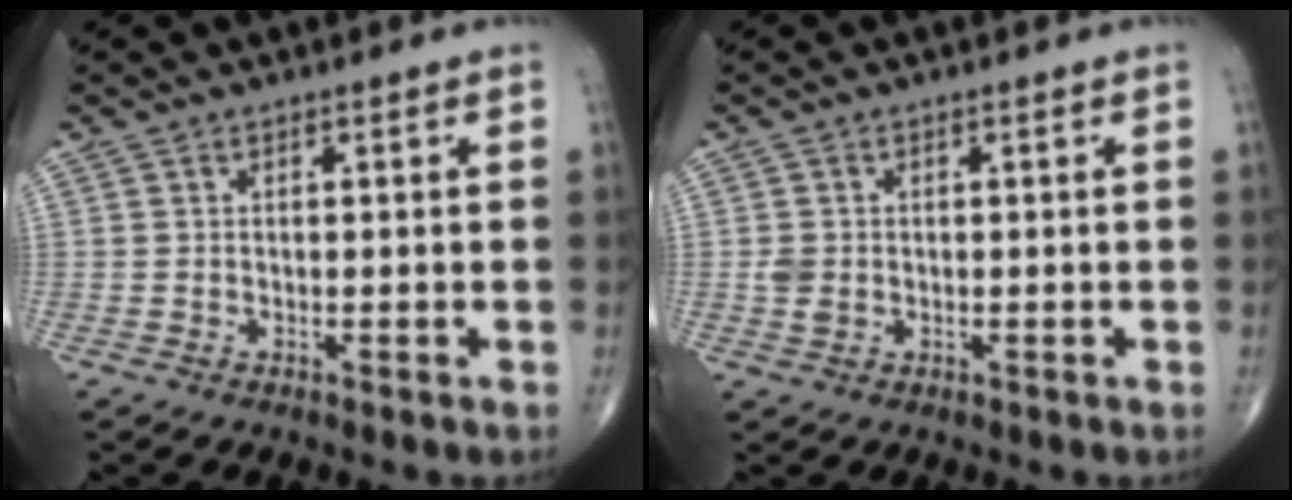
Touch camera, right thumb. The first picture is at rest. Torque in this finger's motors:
{"motor_torque": [0.71, 0.54, 0.60, 0.03, -0.01]}